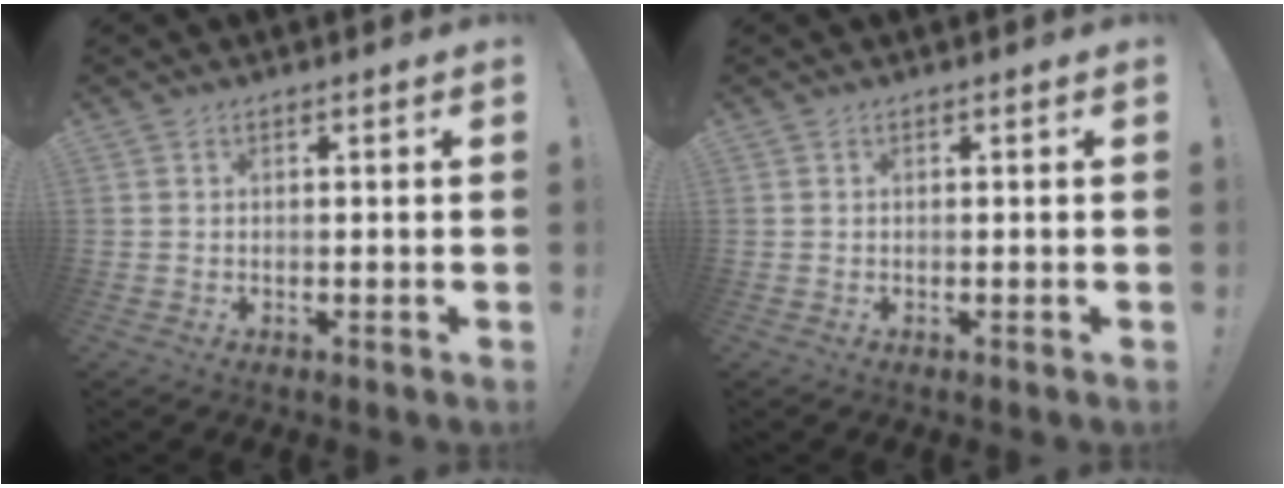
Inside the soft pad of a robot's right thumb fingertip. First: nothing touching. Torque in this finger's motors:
{"motor_torque": [0.00, 0.00, 0.00, 0.00, 0.00]}